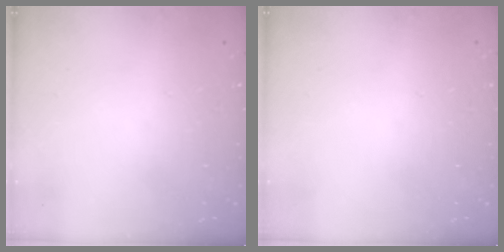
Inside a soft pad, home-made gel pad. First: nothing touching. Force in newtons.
{"total": 0.0}